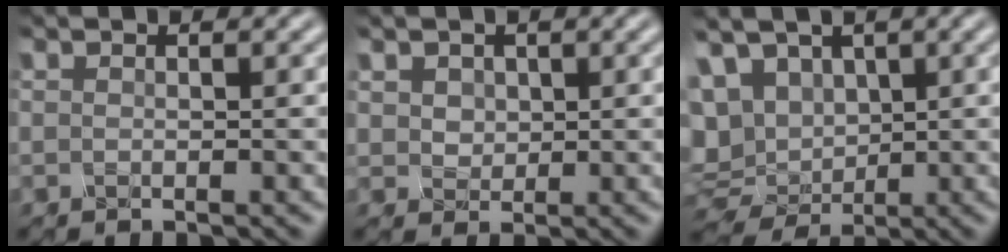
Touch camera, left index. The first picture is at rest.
{"total": 1.1, "force": [0.5, 0.9, 0.0], "torque": [-0.012, 0.001, 0.025]}
{"total": 10.8, "force": [3.2, 8.1, 6.3], "torque": [-0.138, 0.024, 0.057]}